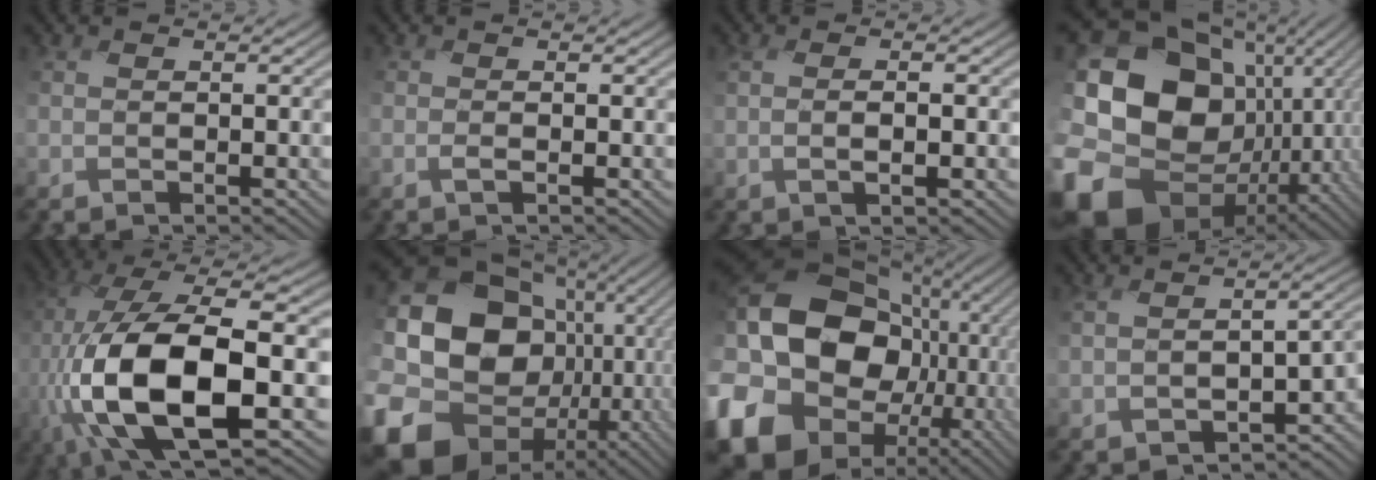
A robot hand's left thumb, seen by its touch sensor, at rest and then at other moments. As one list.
[{"total": 0.5, "force": [-0.3, 0.0, 0.4], "torque": [-0.011, 0.001, -0.008]}, {"total": 2.3, "force": [-0.2, 0.6, 2.2], "torque": [-0.049, -0.002, -0.004]}, {"total": 20.5, "force": [-4.0, 15.8, 12.4], "torque": [-0.306, -0.019, -0.045]}, {"total": 17.5, "force": [-3.4, 7.9, 15.2], "torque": [-0.342, -0.024, -0.046]}, {"total": 22.0, "force": [-2.7, 18.3, 11.9], "torque": [-0.296, -0.036, -0.041]}, {"total": 20.8, "force": [-1.9, 16.9, 12.0], "torque": [-0.306, -0.022, -0.024]}, {"total": 7.1, "force": [-2.5, 3.7, 5.4], "torque": [-0.088, -0.022, -0.032]}]